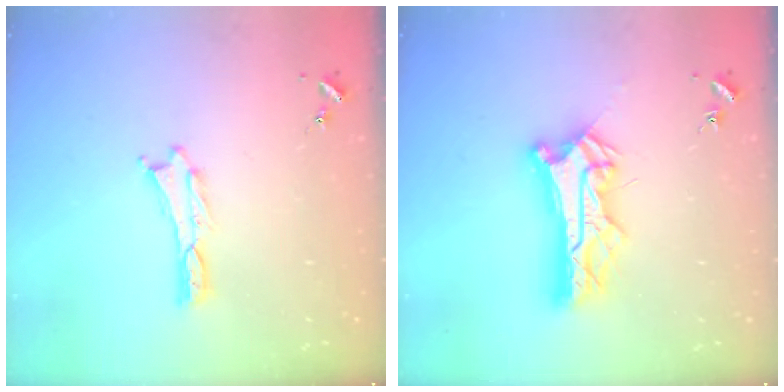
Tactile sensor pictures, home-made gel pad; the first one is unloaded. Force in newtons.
{"total": 10.5, "press": 10.4, "slide": 1.1}